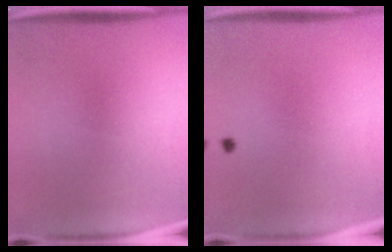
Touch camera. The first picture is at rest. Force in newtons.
{"total": 0.5}